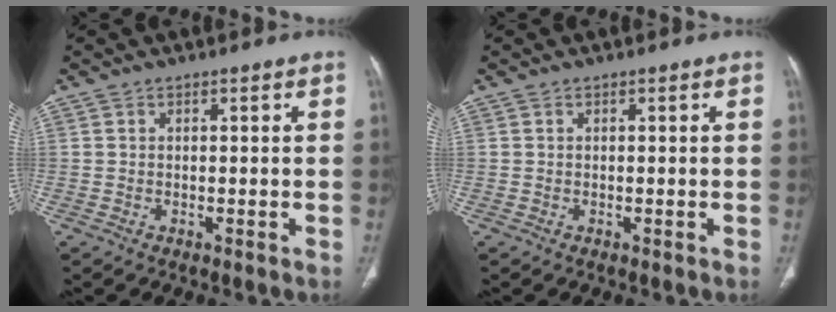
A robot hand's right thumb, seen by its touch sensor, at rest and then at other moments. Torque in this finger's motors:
{"motor_torque": [0.01, 0.00, -0.07, -0.02, 0.02]}